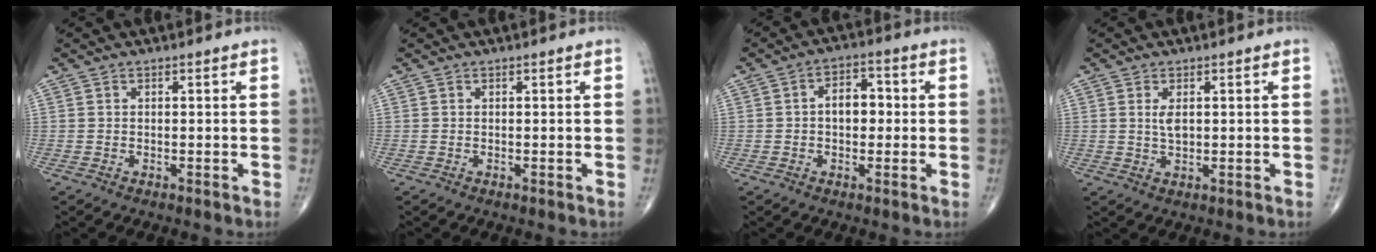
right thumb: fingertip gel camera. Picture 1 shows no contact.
{"total": 0.0}
{"total": 6.1, "force": [0.1, 3.9, 4.7], "torque": [-0.056, 0.017, -0.005]}
{"total": 2.7, "force": [0.7, 1.3, 2.3], "torque": [-0.044, -0.005, 0.016]}